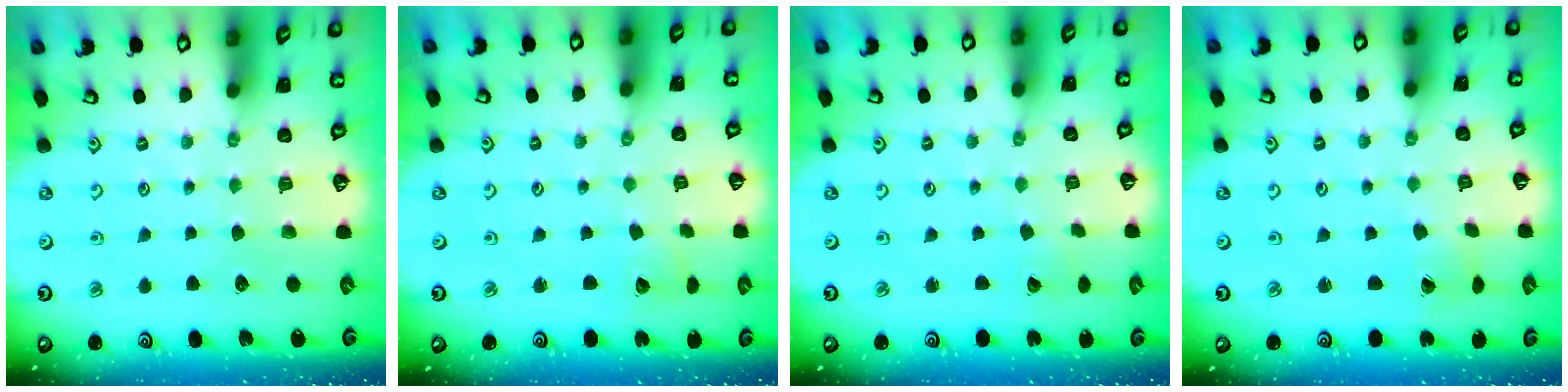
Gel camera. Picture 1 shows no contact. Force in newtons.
{"total": 2.2, "press": 2.2, "slide": 0.3}
{"total": 0.5, "press": 0.5, "slide": 0.0}
{"total": 1.9, "press": 1.8, "slide": 0.7}